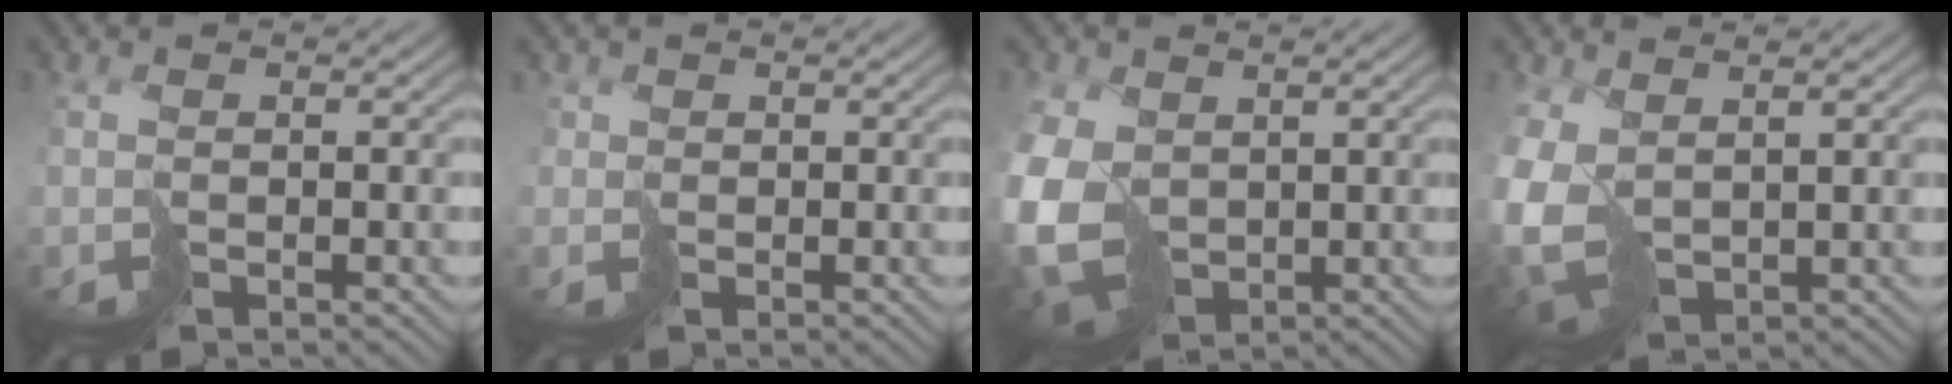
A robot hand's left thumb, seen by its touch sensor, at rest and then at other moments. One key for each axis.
{"total": 1.2, "fx": 0.1, "fy": 1.1, "fz": -0.4, "tx": 0.009, "ty": -0.004, "tz": 0.003}
{"total": 10.3, "fx": -0.2, "fy": 7.8, "fz": 6.8, "tx": -0.211, "ty": -0.030, "tz": 0.005}
{"total": 7.2, "fx": 0.5, "fy": 5.1, "fz": 5.0, "tx": -0.156, "ty": -0.023, "tz": 0.021}